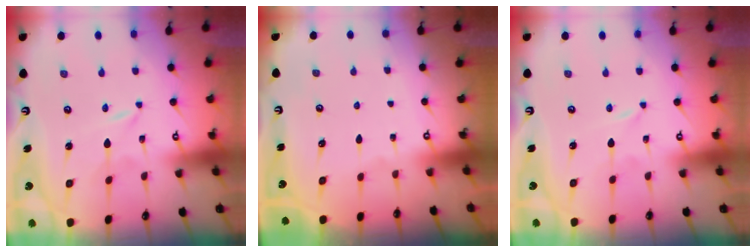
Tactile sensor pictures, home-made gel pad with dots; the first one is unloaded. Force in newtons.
{"total": 0.0}
{"total": 0.0}